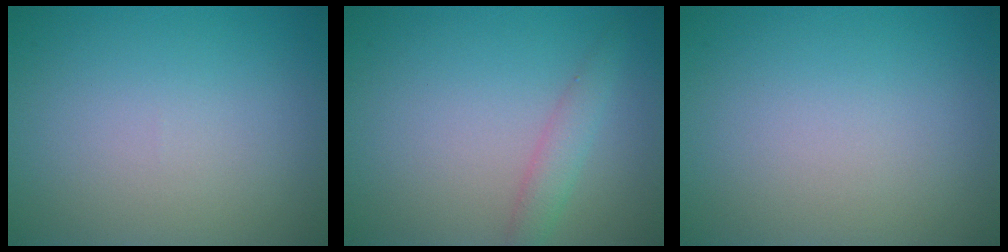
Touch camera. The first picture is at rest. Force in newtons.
{"total": 1.9, "press": 1.9, "slide": 0.2}
{"total": 0.0}